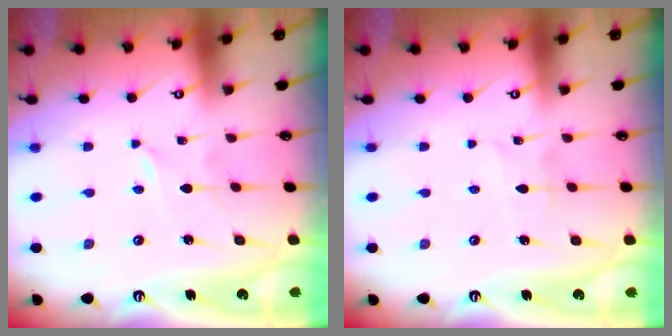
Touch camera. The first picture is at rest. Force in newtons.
{"total": 2.3, "press": 2.3, "slide": 0.3}